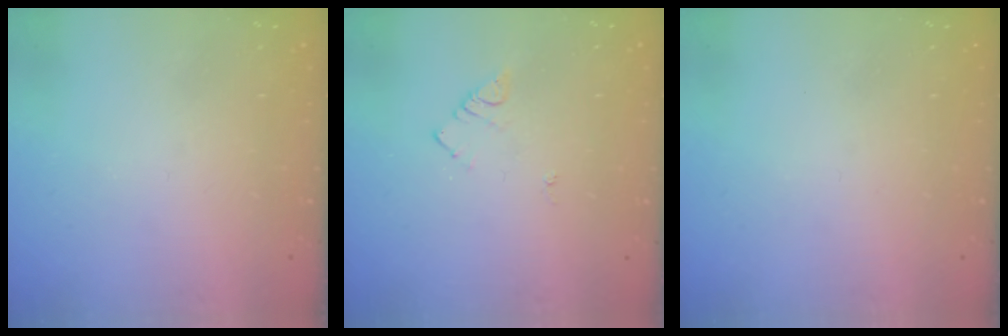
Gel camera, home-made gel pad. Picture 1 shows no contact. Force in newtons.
{"total": 3.9, "press": 3.9, "slide": 0.5}
{"total": 0.0}